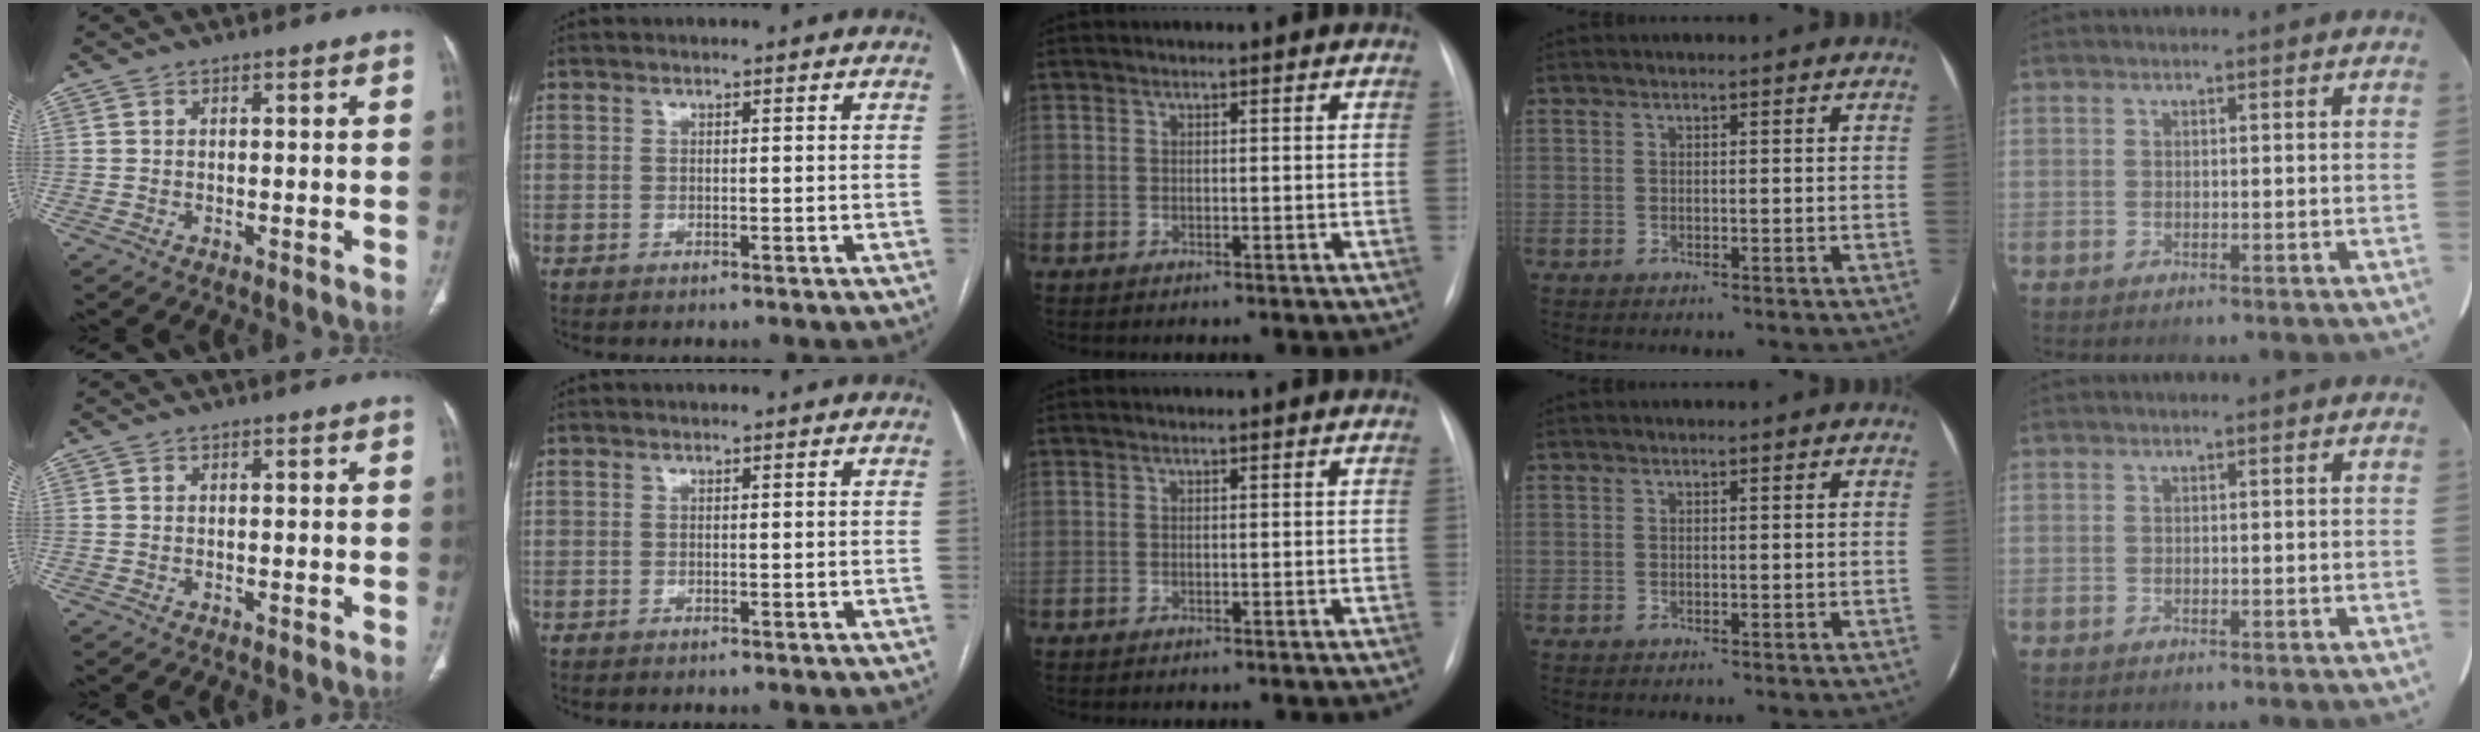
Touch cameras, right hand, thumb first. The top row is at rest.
{}